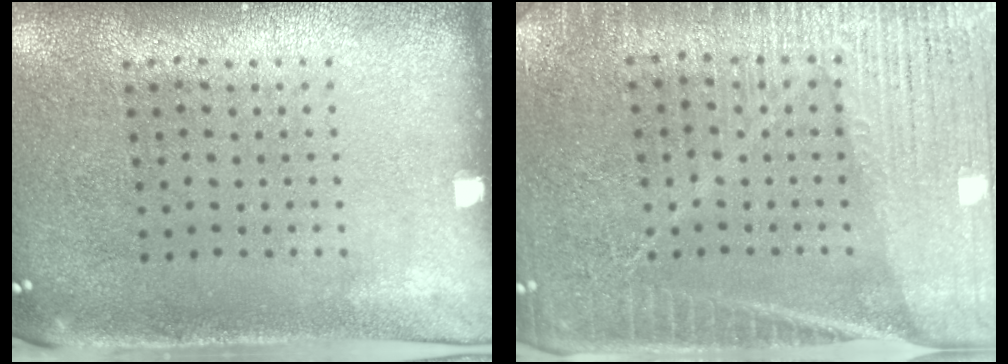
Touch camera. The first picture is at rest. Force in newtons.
{"total": 3.9, "press": 3.8, "slide": 0.9}